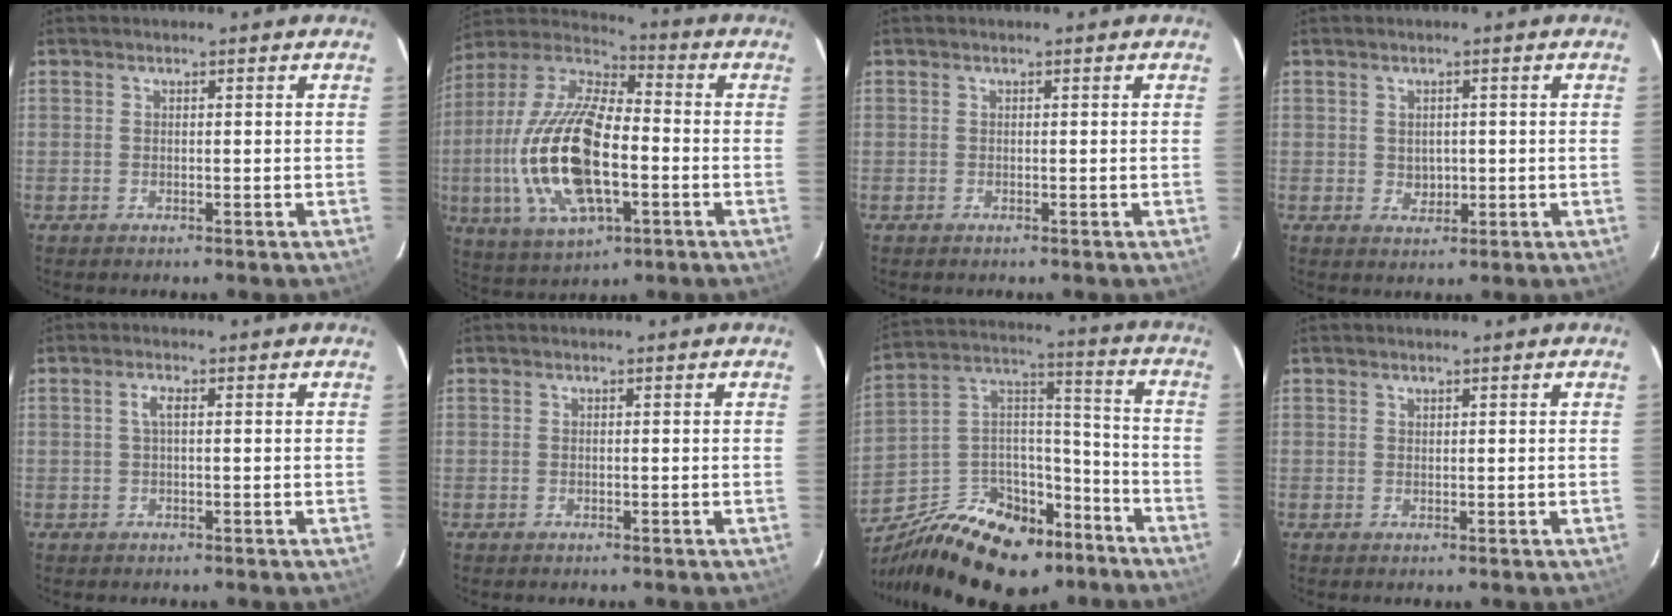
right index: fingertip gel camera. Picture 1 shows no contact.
{"total": 22.1, "force": [-4.0, 9.6, 19.5], "torque": [-0.408, -0.008, -0.074]}
{"total": 0.0}
{"total": 2.6, "force": [0.1, 2.3, 1.2], "torque": [-0.016, 0.001, 0.008]}
{"total": 1.9, "force": [0.4, 0.5, 1.8], "torque": [-0.036, 0.005, 0.005]}
{"total": 0.0}
{"total": 24.8, "force": [-15.7, 14.3, 12.7], "torque": [-0.264, 0.046, -0.229]}
{"total": 0.5, "force": [0.5, 0.2, 0.0], "torque": [0.000, 0.001, 0.010]}